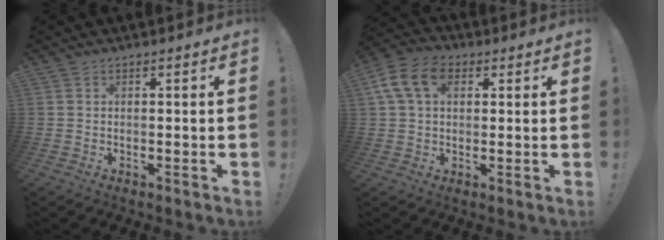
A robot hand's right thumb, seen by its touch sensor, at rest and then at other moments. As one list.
[{"total": 11.9, "force": [4.0, 8.2, 7.7], "torque": [-0.133, 0.002, 0.080]}]